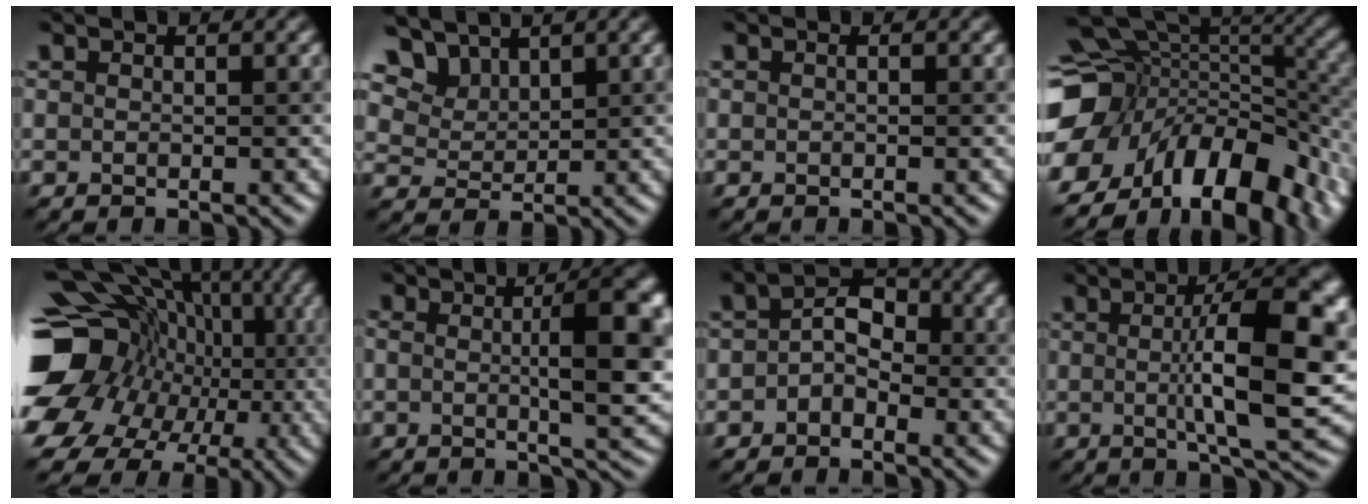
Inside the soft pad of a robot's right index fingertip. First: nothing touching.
{"total": 5.3, "force": [4.6, 2.4, 1.1], "torque": [-0.056, 0.005, 0.107]}
{"total": 0.5, "force": [0.2, 0.1, 0.5], "torque": [0.003, -0.001, -0.004]}
{"total": 14.3, "force": [-6.2, 9.3, 9.1], "torque": [-0.169, 0.002, -0.076]}
{"total": 16.5, "force": [-1.8, 13.7, 8.9], "torque": [-0.165, 0.012, -0.032]}
{"total": 7.3, "force": [0.0, 1.7, 7.1], "torque": [-0.099, 0.016, 0.007]}
{"total": 2.9, "force": [-0.7, 1.8, 2.1], "torque": [-0.035, 0.024, -0.012]}
{"total": 10.0, "force": [0.3, 2.1, 9.7], "torque": [-0.135, 0.015, 0.013]}